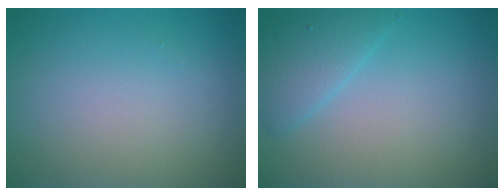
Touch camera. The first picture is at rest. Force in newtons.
{"total": 2.6, "press": 2.6, "slide": 0.2}